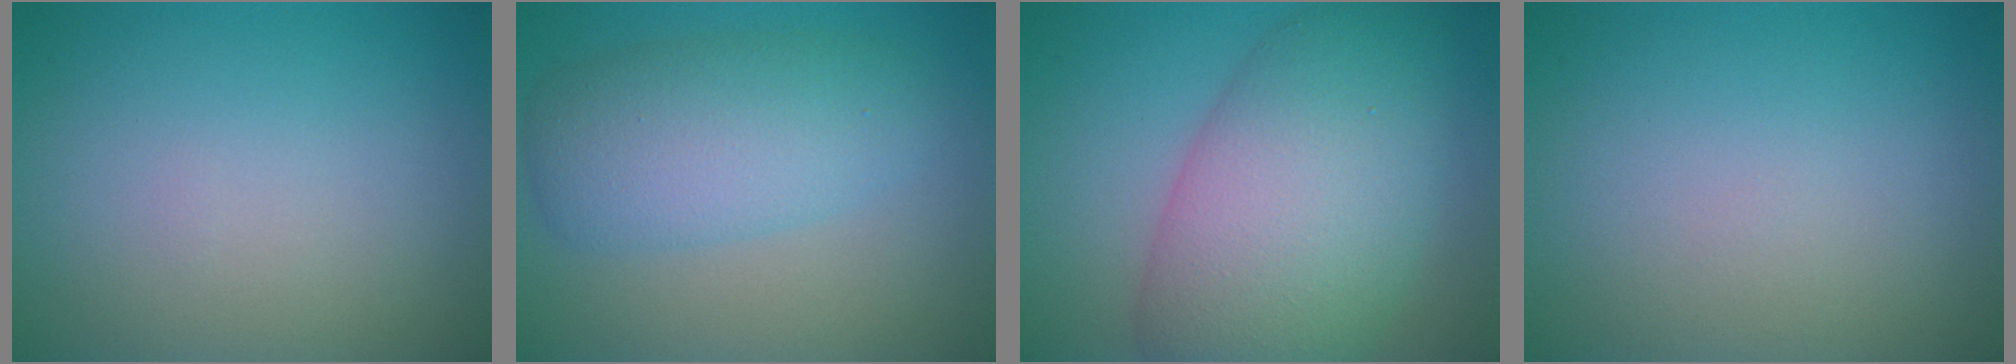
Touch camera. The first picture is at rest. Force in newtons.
{"total": 5.6, "press": 5.6, "slide": 0.1}
{"total": 10.8, "press": 10.8, "slide": 0.3}
{"total": 0.0}